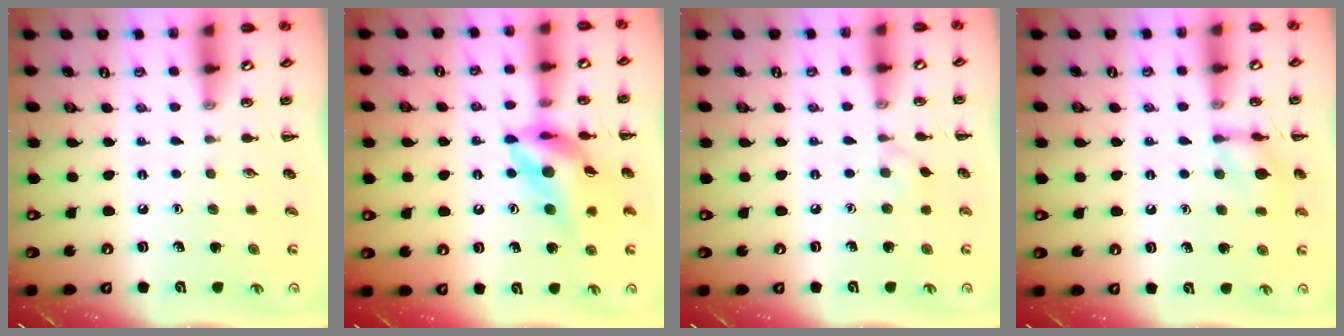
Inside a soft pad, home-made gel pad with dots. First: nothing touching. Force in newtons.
{"total": 12.1, "press": 11.4, "slide": 3.9}
{"total": 3.6, "press": 3.3, "slide": 1.5}
{"total": 9.0, "press": 9.0, "slide": 0.9}